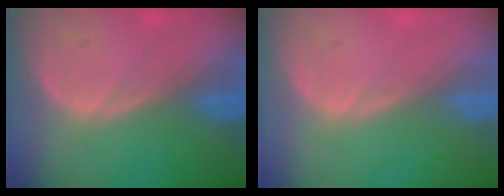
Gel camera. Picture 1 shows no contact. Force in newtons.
{"total": 0.0}